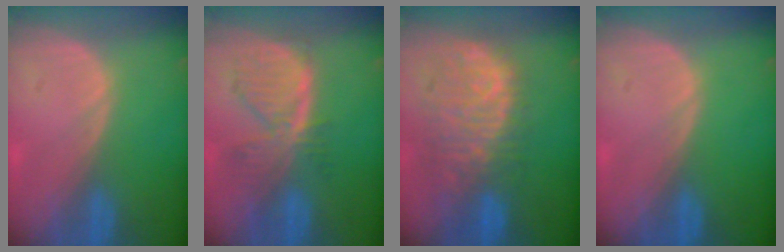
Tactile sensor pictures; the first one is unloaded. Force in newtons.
{"total": 7.9, "press": 6.9, "slide": 4.0}
{"total": 11.3, "press": 9.7, "slide": 5.7}
{"total": 0.0}